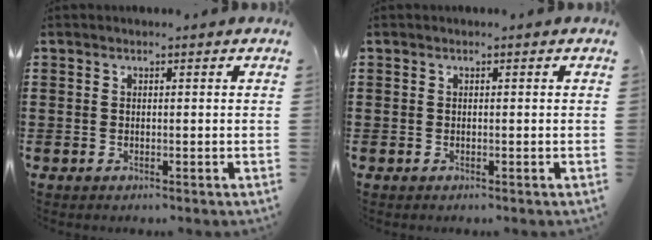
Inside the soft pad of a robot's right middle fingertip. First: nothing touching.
{"total": 0.0}